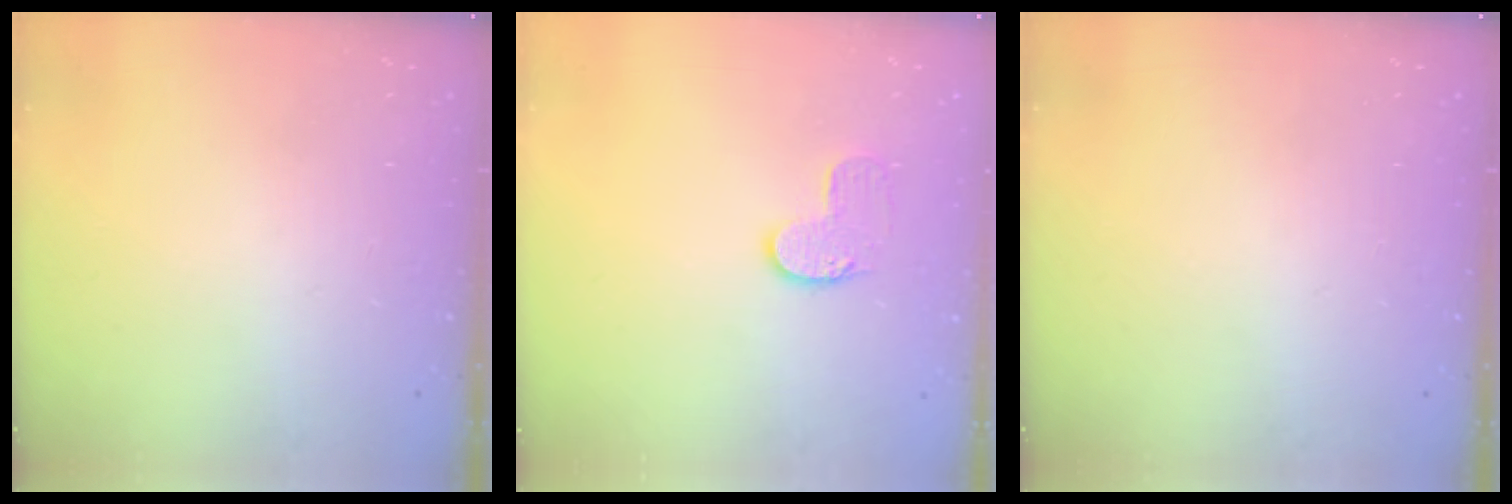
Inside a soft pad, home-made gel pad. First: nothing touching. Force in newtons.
{"total": 7.4, "press": 7.4, "slide": 0.2}
{"total": 0.0}